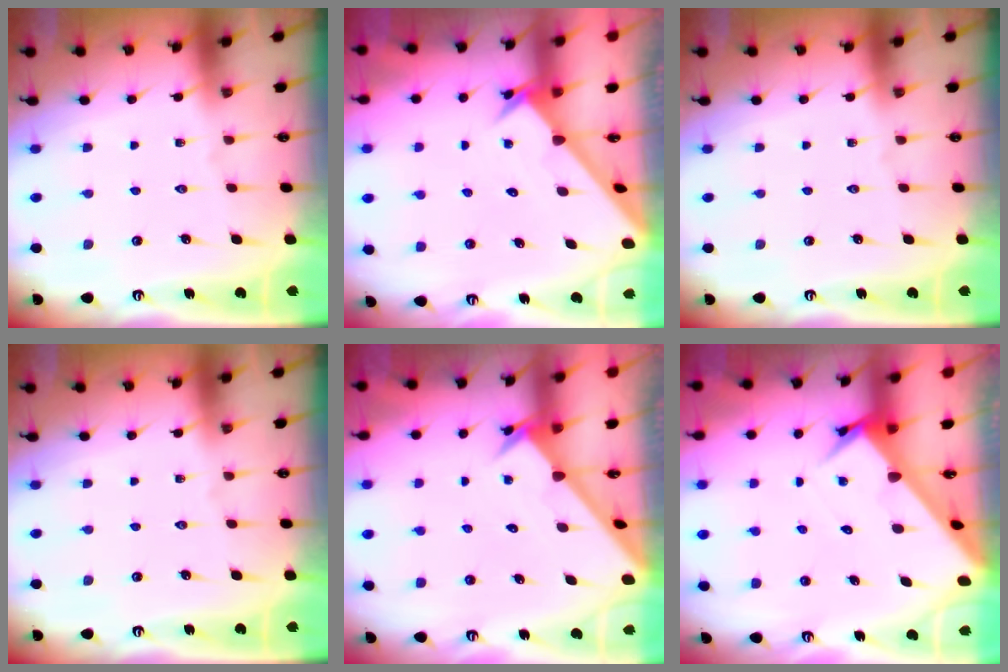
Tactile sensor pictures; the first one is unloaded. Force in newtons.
{"total": 2.7, "press": 2.6, "slide": 0.2}
{"total": 0.0}
{"total": 0.0}
{"total": 2.4, "press": 2.4, "slide": 0.2}
{"total": 3.5, "press": 3.5, "slide": 0.4}